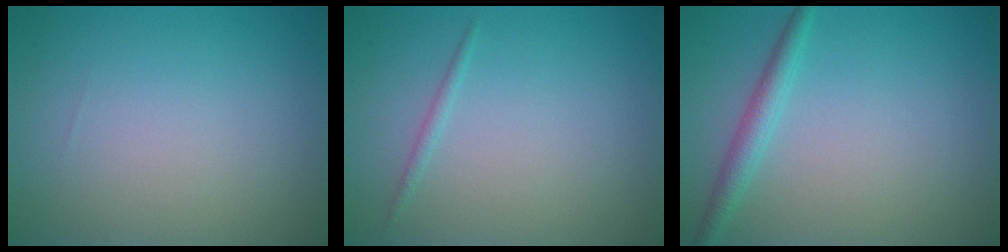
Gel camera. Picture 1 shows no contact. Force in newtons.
{"total": 0.7, "press": 0.7, "slide": 0.1}
{"total": 2.1, "press": 2.1, "slide": 0.1}